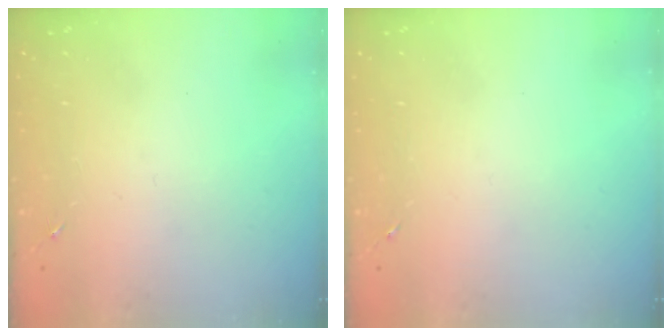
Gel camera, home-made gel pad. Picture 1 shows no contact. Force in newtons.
{"total": 0.0}